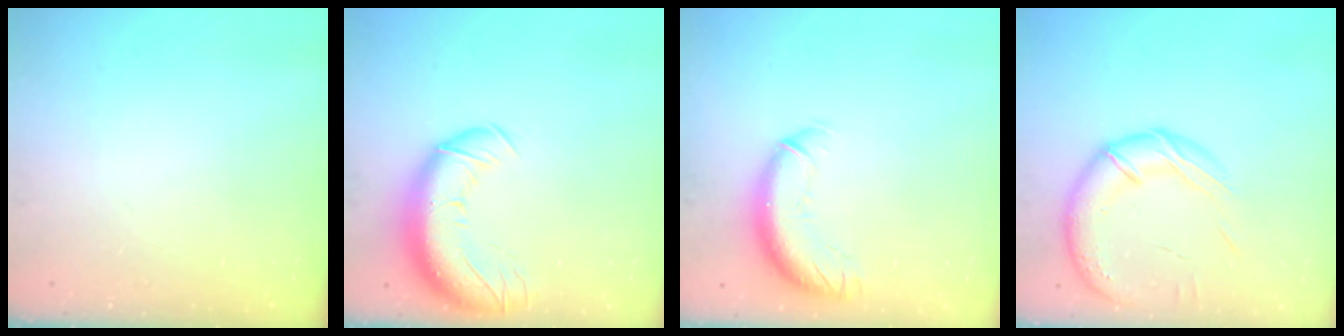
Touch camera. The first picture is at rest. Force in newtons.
{"total": 15.2, "press": 14.7, "slide": 3.6}
{"total": 12.0, "press": 11.7, "slide": 3.0}
{"total": 17.2, "press": 16.9, "slide": 3.1}